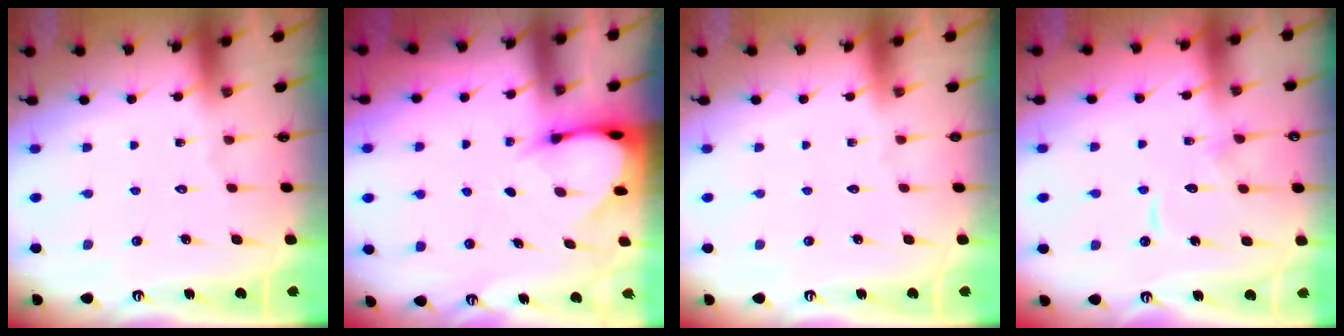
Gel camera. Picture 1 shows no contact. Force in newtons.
{"total": 3.5, "press": 3.4, "slide": 0.2}
{"total": 0.0}
{"total": 10.1, "press": 10.0, "slide": 1.1}